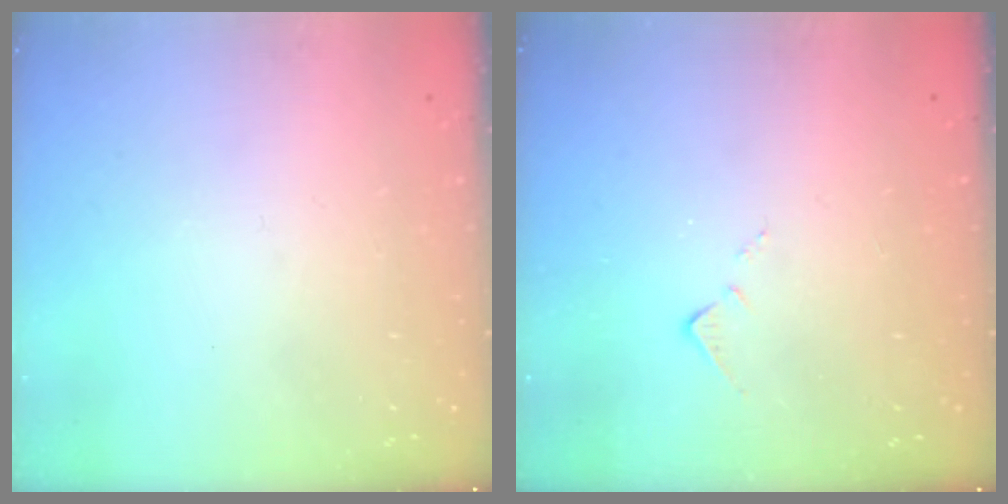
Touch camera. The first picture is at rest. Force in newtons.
{"total": 6.7, "press": 6.6, "slide": 0.8}